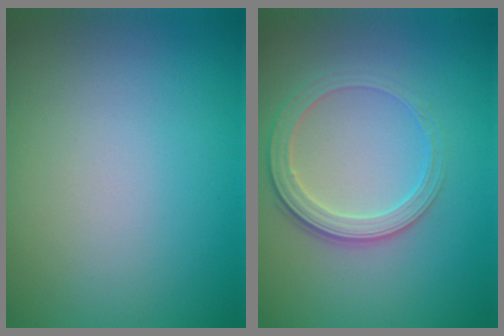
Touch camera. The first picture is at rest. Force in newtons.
{"total": 2.8, "press": 2.6, "slide": 1.1}